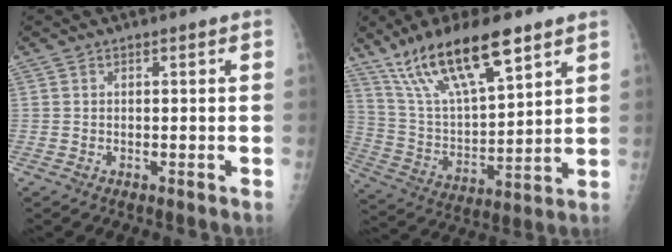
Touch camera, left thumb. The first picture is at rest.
{"total": 19.5, "force": [12.5, 5.9, 13.7], "torque": [-0.228, -0.041, 0.241]}